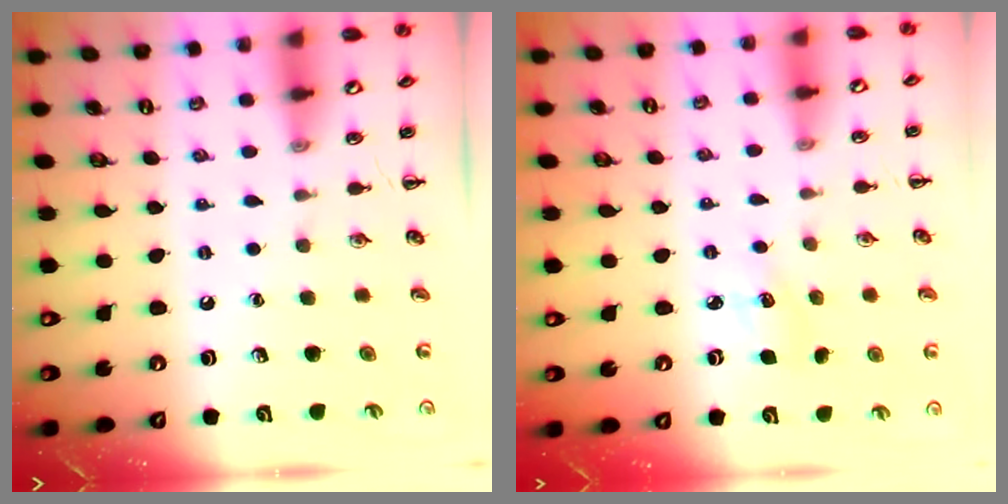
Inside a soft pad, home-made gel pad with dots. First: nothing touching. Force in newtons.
{"total": 4.2, "press": 4.0, "slide": 1.3}